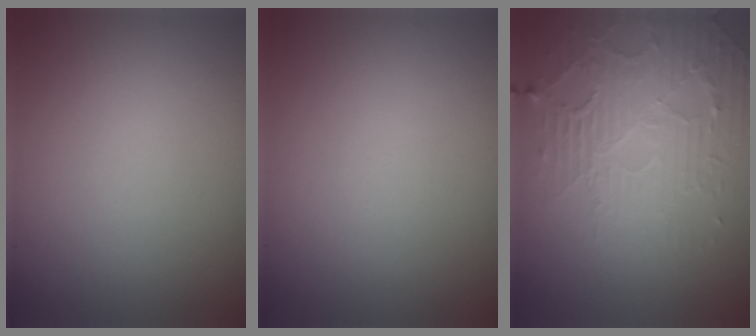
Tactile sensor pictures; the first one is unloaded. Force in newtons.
{"total": 0.0}
{"total": 5.7, "press": 3.4, "slide": 4.6}